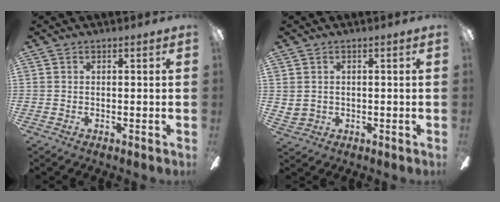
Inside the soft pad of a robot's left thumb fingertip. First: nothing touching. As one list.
[{"total": 2.0, "force": [0.8, 1.8, 0.3], "torque": [-0.009, 0.000, 0.015]}]